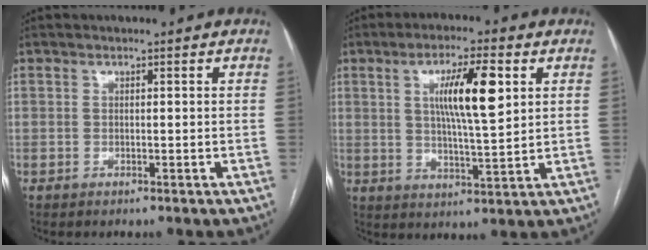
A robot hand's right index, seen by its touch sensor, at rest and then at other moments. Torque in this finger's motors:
{"motor_torque": [0.99, 0.73, 0.73, 0.08]}